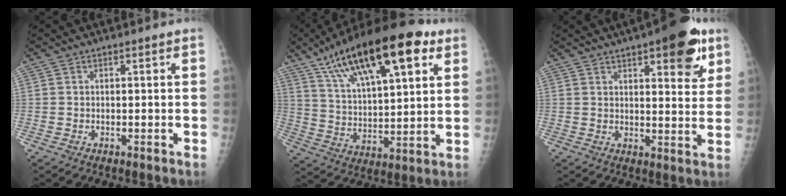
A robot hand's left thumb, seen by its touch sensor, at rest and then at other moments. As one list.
[{"total": 24.3, "force": [13.1, 8.7, 18.5], "torque": [-0.289, -0.023, 0.226]}, {"total": 13.1, "force": [7.1, 4.6, 10.0], "torque": [-0.096, -0.028, 0.091]}]